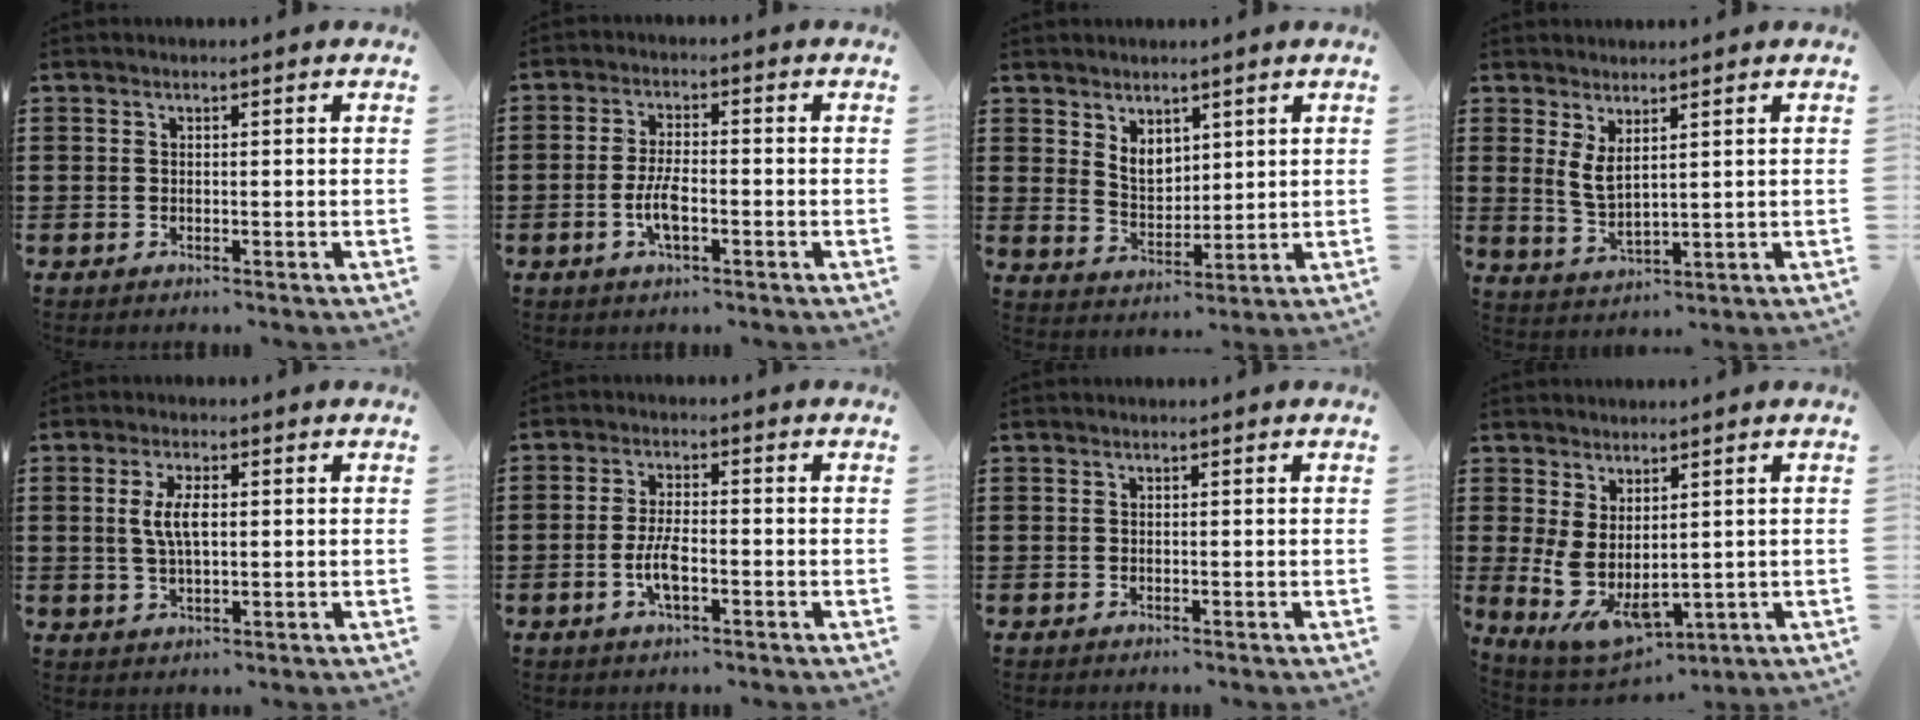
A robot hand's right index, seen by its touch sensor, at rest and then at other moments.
{"total": 4.8, "force": [-1.5, 1.6, 4.2], "torque": [-0.094, -0.001, -0.032]}
{"total": 4.3, "force": [2.6, 2.8, 1.9], "torque": [-0.041, 0.001, 0.047]}
{"total": 3.4, "force": [1.8, 1.1, 2.7], "torque": [-0.065, -0.001, 0.031]}
{"total": 4.9, "force": [0.6, 1.8, 4.5], "torque": [-0.099, 0.005, 0.005]}
{"total": 4.8, "force": [-1.5, 1.6, 4.2], "torque": [-0.094, -0.001, -0.032]}
{"total": 0.0}
{"total": 6.1, "force": [-0.2, 3.0, 5.3], "torque": [-0.120, -0.025, 0.002]}